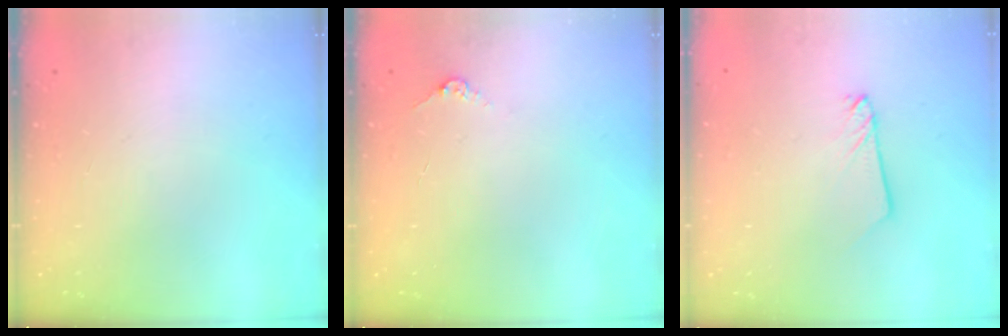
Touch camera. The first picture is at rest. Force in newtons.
{"total": 3.7, "press": 3.6, "slide": 0.4}
{"total": 2.1, "press": 2.1, "slide": 0.2}